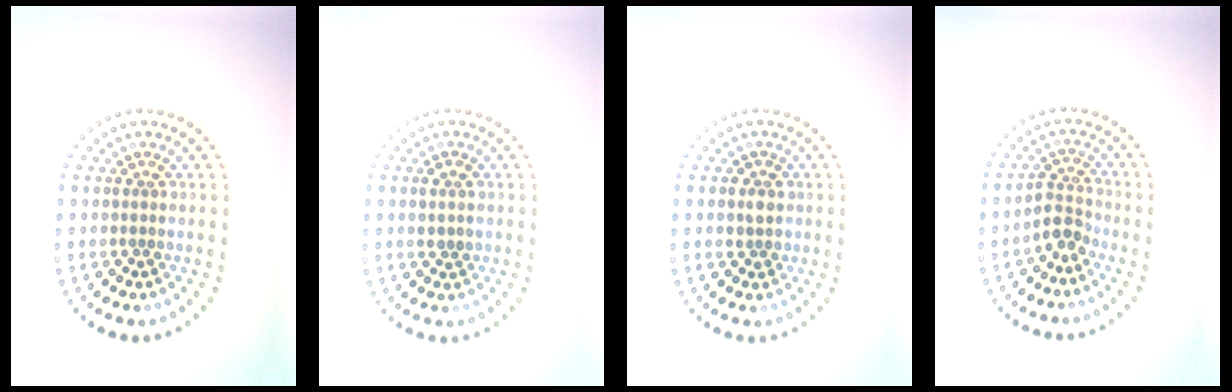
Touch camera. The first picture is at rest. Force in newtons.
{"total": 1.3, "press": 1.3, "slide": 0.4}
{"total": 1.5, "press": 1.4, "slide": 0.5}
{"total": 2.3, "press": 1.7, "slide": 1.5}